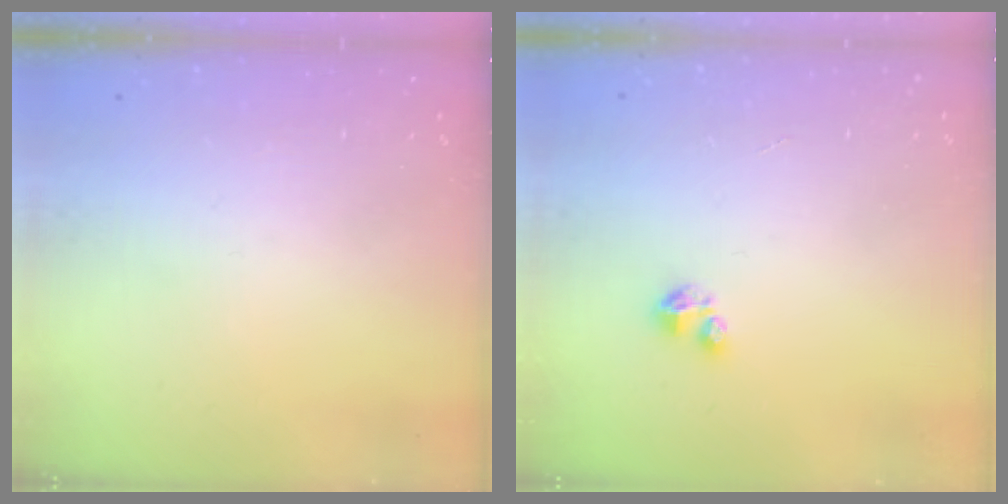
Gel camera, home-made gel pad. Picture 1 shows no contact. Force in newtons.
{"total": 1.6, "press": 1.6, "slide": 0.3}